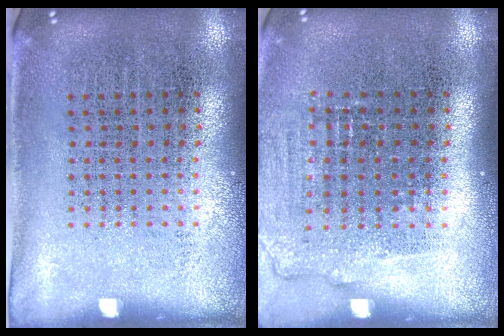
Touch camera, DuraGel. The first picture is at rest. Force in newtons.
{"total": 1.0, "press": 1.0, "slide": 0.4}